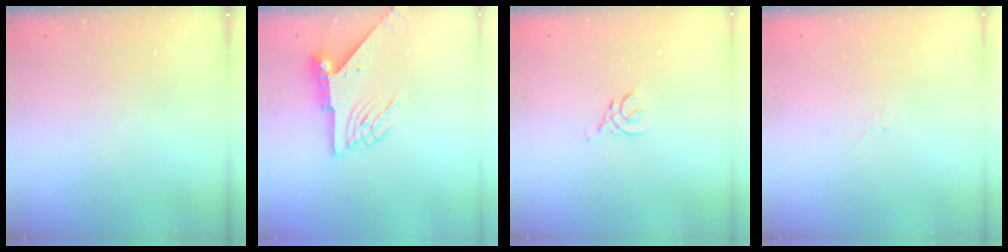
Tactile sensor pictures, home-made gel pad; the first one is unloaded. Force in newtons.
{"total": 7.3, "press": 7.3, "slide": 0.6}
{"total": 2.5, "press": 2.5, "slide": 0.7}
{"total": 2.1, "press": 2.0, "slide": 0.6}